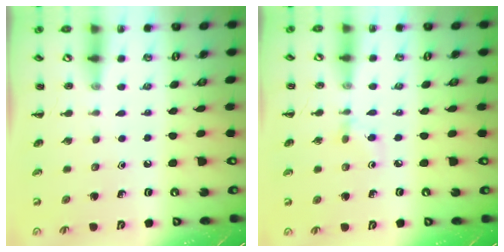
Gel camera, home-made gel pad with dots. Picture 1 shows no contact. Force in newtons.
{"total": 3.4, "press": 3.1, "slide": 1.4}